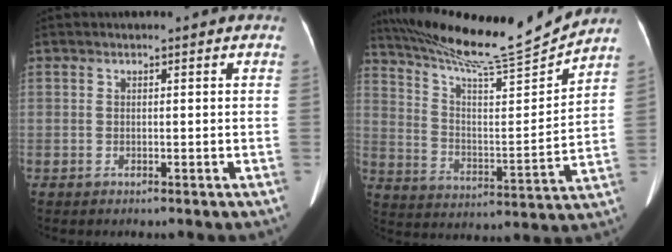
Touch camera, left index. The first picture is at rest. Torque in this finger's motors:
{"motor_torque": [-0.15, -0.50, 0.00, 0.04]}